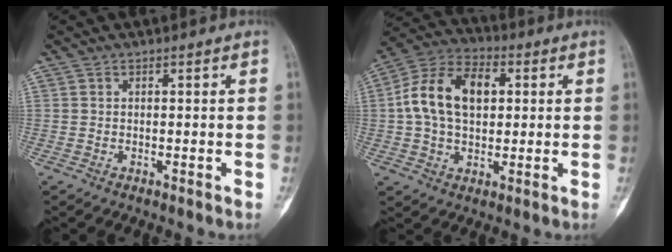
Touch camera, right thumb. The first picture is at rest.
{"total": 14.2, "force": [2.0, 9.2, 10.6], "torque": [-0.177, 0.024, 0.027]}